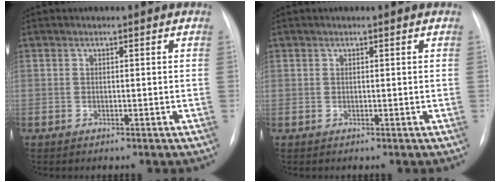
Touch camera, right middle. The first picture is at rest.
{"total": 0.5, "force": [0.0, 0.5, -0.1], "torque": [0.010, 0.006, -0.004]}